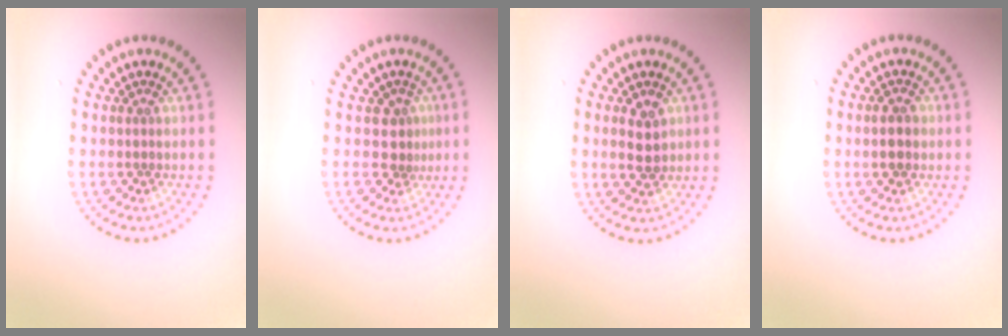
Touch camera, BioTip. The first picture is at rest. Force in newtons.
{"total": 1.7, "press": 1.1, "slide": 1.3}
{"total": 2.6, "press": 2.6, "slide": 0.2}
{"total": 1.8, "press": 1.8, "slide": 0.0}